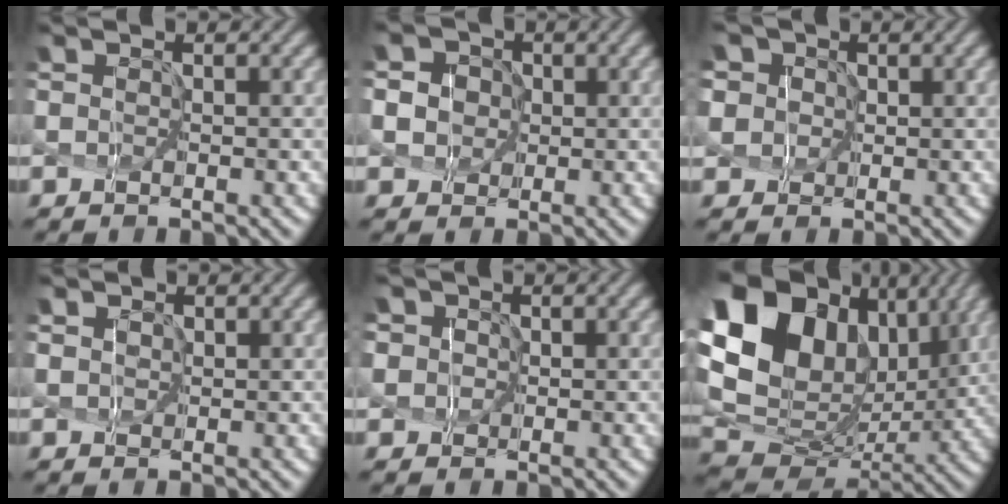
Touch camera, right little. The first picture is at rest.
{"total": 5.2, "force": [0.9, 4.8, 1.7], "torque": [-0.045, 0.037, 0.005]}
{"total": 7.6, "force": [2.9, 6.3, 3.2], "torque": [-0.071, 0.038, 0.021]}
{"total": 3.1, "force": [1.5, 2.2, 1.5], "torque": [-0.019, 0.020, 0.003]}
{"total": 6.0, "force": [2.3, 5.0, 2.3], "torque": [-0.047, 0.034, 0.004]}
{"total": 17.9, "force": [6.2, 12.4, 11.3], "torque": [-0.246, 0.028, 0.123]}